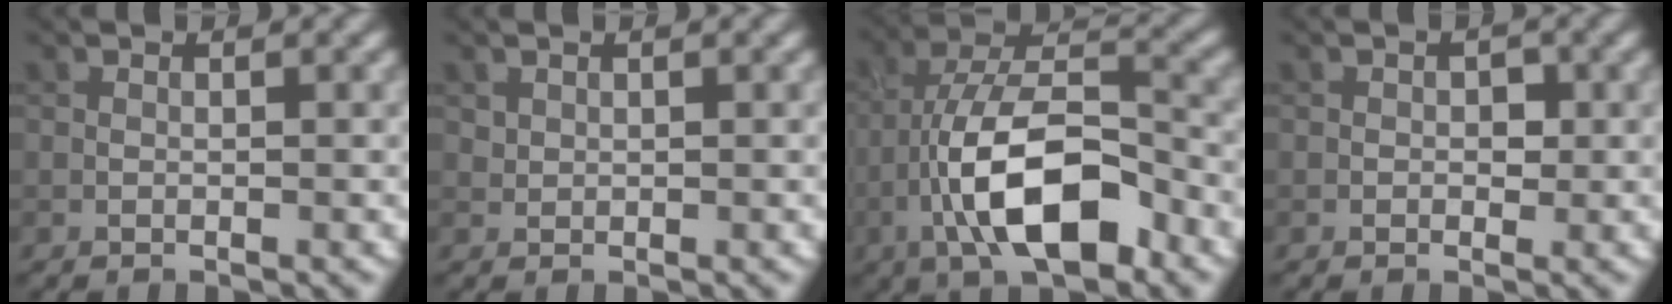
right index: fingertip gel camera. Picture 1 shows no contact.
{"total": 0.7, "force": [0.5, 0.5, 0.1], "torque": [-0.001, -0.003, 0.014]}
{"total": 10.4, "force": [-4.3, 4.2, 8.5], "torque": [-0.150, 0.015, -0.081]}
{"total": 1.2, "force": [0.0, 0.9, 0.8], "torque": [-0.007, -0.003, -0.002]}